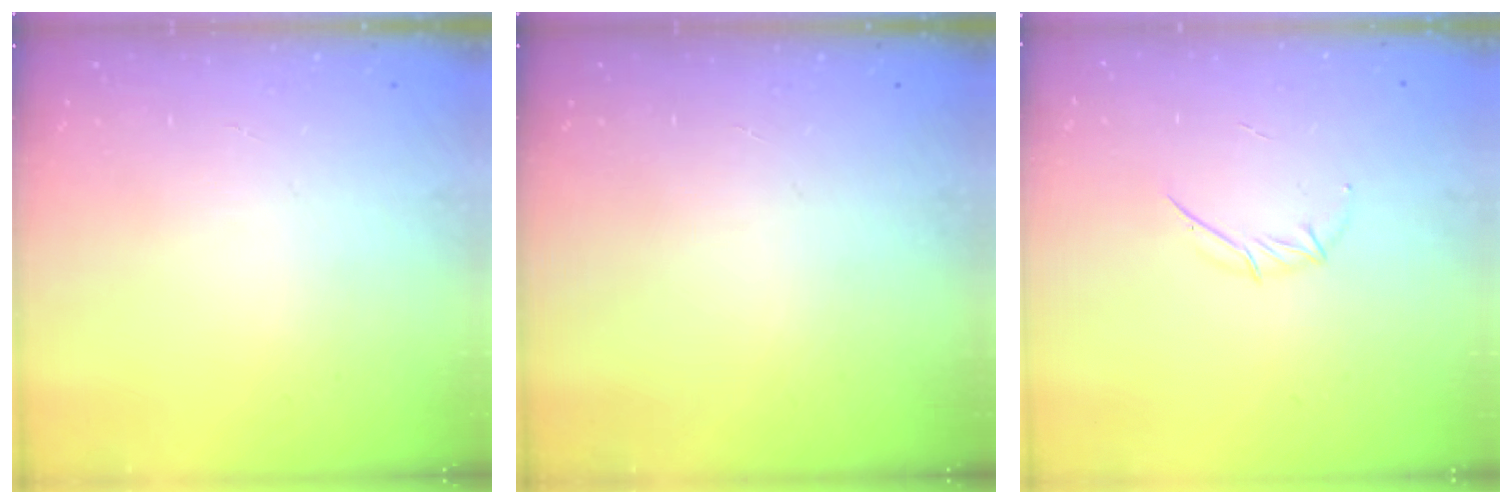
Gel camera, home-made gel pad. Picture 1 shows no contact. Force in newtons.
{"total": 0.0}
{"total": 4.0, "press": 4.0, "slide": 0.7}